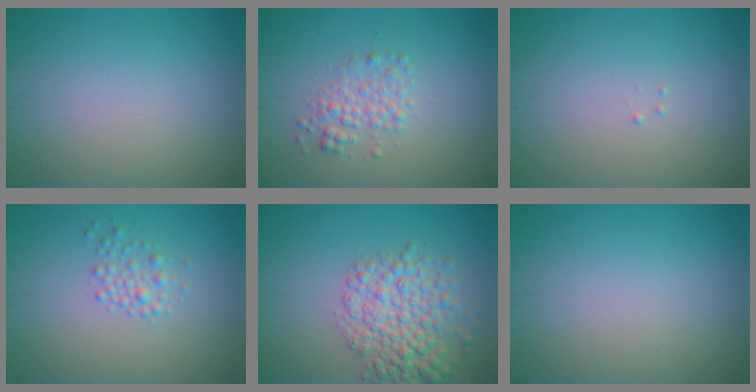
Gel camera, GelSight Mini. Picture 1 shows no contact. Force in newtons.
{"total": 2.2, "press": 2.2, "slide": 0.0}
{"total": 0.0}
{"total": 1.7, "press": 1.7, "slide": 0.1}
{"total": 6.3, "press": 6.2, "slide": 0.2}
{"total": 0.0}